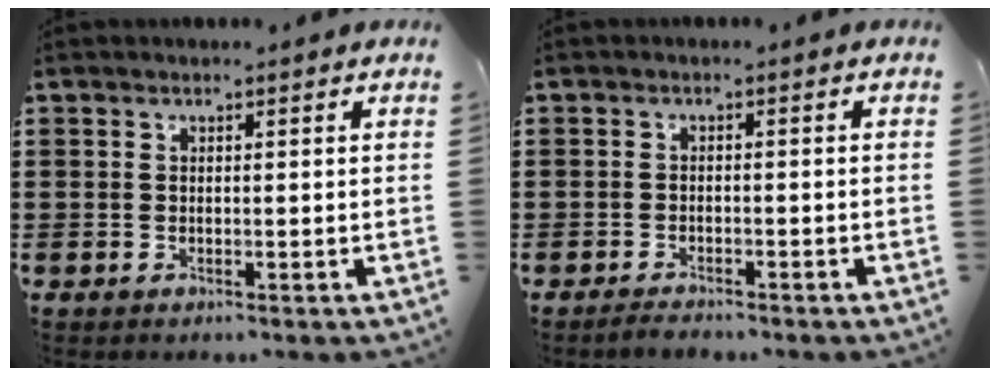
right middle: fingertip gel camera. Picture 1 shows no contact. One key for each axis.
{"total": 1.4, "fx": -1.3, "fy": 0.1, "fz": 0.3, "tx": -0.010, "ty": -0.001, "tz": -0.025}